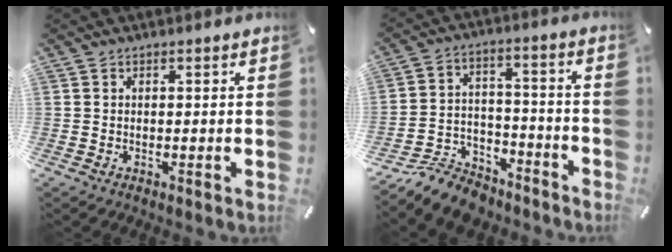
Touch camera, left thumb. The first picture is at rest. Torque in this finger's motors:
{"motor_torque": [-0.44, 0.49, 0.04, 0.27, 0.00]}